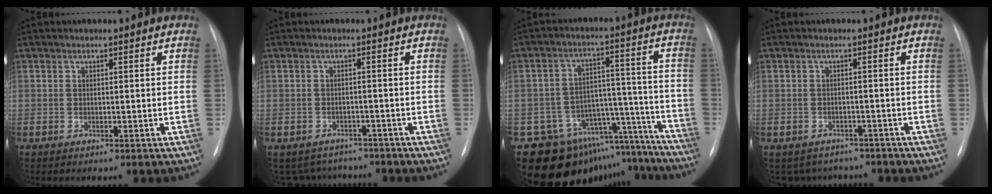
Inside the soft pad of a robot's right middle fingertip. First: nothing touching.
{"total": 7.0, "force": [-6.3, 3.1, 0.3], "torque": [-0.005, 0.017, -0.078]}
{"total": 17.9, "force": [-15.5, 8.4, 3.0], "torque": [-0.024, 0.078, -0.209]}
{"total": 6.0, "force": [-5.3, 2.9, 0.1], "torque": [0.004, 0.013, -0.063]}